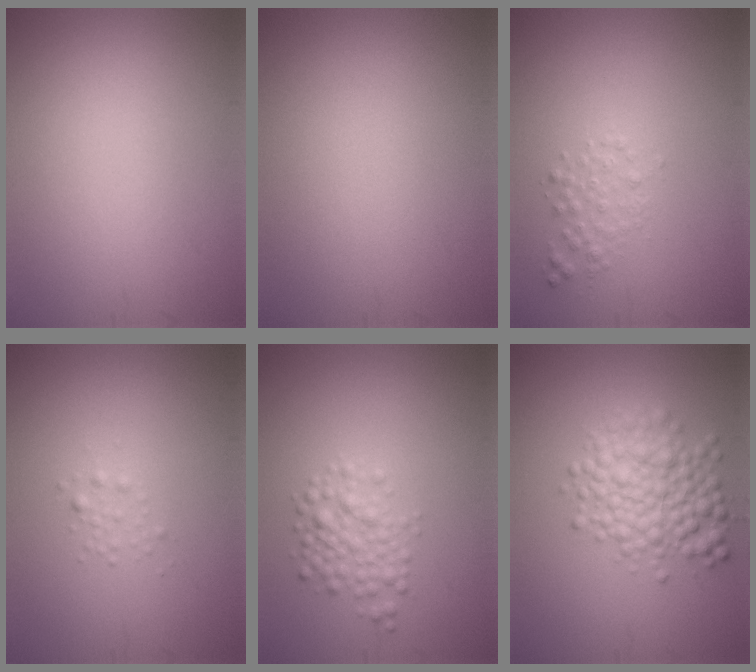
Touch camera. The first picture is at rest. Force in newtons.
{"total": 0.0}
{"total": 1.5, "press": 1.5, "slide": 0.1}
{"total": 0.8, "press": 0.8, "slide": 0.0}
{"total": 2.7, "press": 2.7, "slide": 0.1}
{"total": 5.4, "press": 5.4, "slide": 0.1}